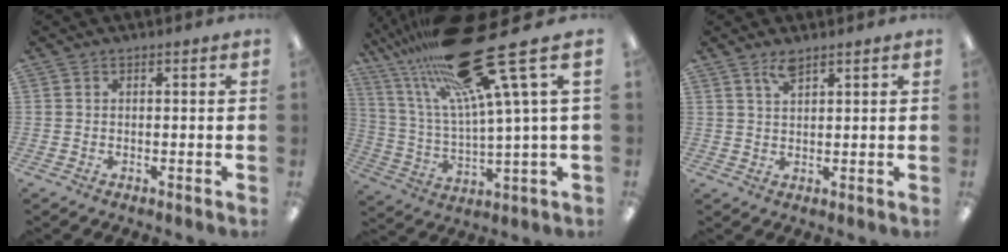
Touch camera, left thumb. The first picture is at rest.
{"total": 28.7, "force": [15.7, 8.3, 22.6], "torque": [-0.384, -0.084, 0.255]}
{"total": 3.2, "force": [2.6, 0.7, 1.9], "torque": [-0.043, 0.000, 0.047]}